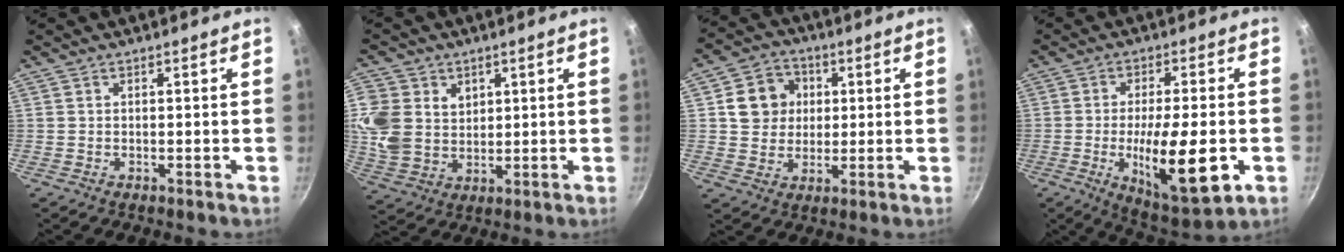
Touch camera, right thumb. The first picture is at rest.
{"total": 12.1, "force": [2.7, 9.8, 6.6], "torque": [-0.132, -0.010, 0.061]}
{"total": 9.9, "force": [1.9, 8.8, 4.2], "torque": [-0.036, 0.002, 0.029]}
{"total": 16.4, "force": [-4.0, 5.4, 14.9], "torque": [-0.234, -0.010, -0.054]}